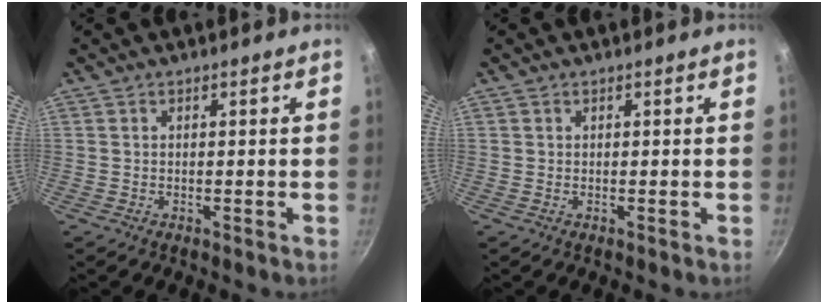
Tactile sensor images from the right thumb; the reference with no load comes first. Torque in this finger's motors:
{"motor_torque": [-0.04, -0.26, -0.27, 0.08, 0.00]}